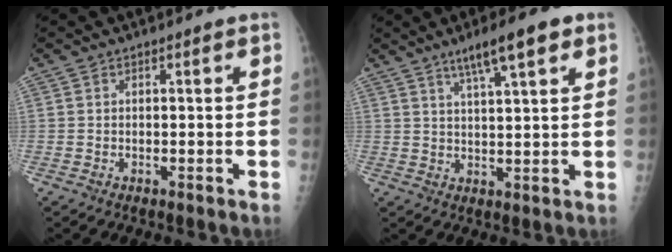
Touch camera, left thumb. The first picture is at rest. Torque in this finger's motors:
{"motor_torque": [-0.02, 0.06, -0.17, -0.28, -0.01]}